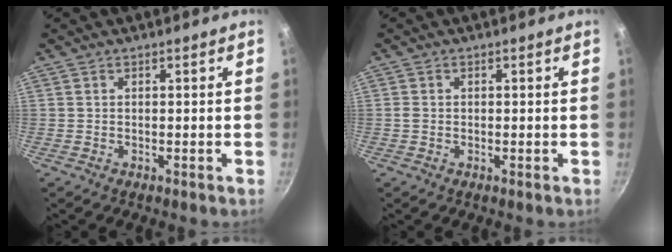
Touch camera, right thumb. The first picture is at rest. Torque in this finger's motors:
{"motor_torque": [0.31, -0.03, 0.30, -0.13, 0.01]}